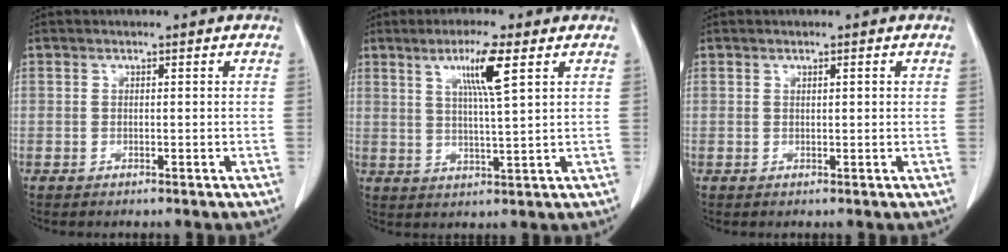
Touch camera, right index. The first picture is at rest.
{"total": 7.2, "force": [3.3, -0.3, 6.4], "torque": [-0.115, -0.002, 0.058]}
{"total": 0.8, "force": [0.4, 0.1, 0.7], "torque": [-0.012, 0.000, 0.006]}